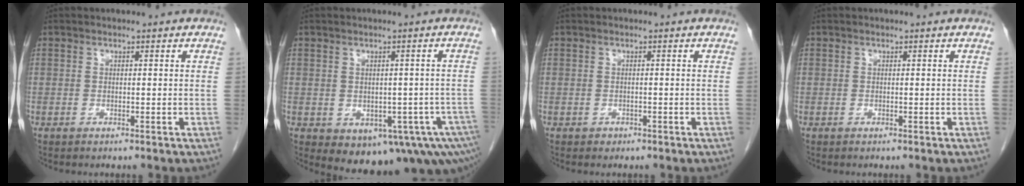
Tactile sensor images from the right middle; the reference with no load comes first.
{"total": 12.6, "force": [-6.0, 5.9, 9.3], "torque": [-0.090, 0.009, -0.063]}
{"total": 0.7, "force": [-0.3, 0.6, 0.0], "torque": [-0.005, 0.003, -0.003]}
{"total": 0.0}